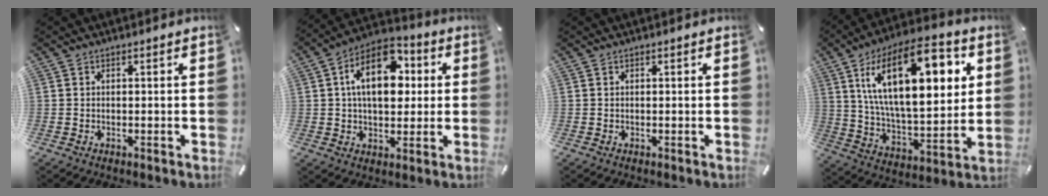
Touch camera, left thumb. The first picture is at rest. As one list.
[{"total": 15.1, "force": [3.3, 9.7, 11.1], "torque": [-0.189, 0.002, 0.056]}, {"total": 0.0}, {"total": 25.5, "force": [10.4, 12.3, 19.8], "torque": [-0.354, -0.033, 0.159]}]